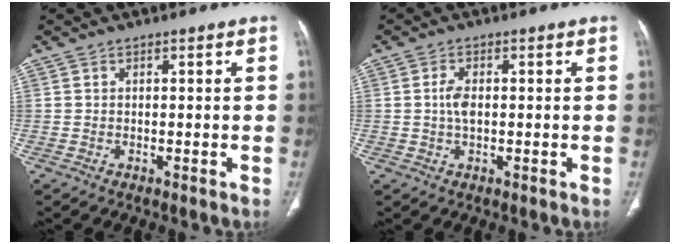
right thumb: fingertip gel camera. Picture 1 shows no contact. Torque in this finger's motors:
{"motor_torque": [0.39, 0.82, 0.52, 0.02, -0.01]}